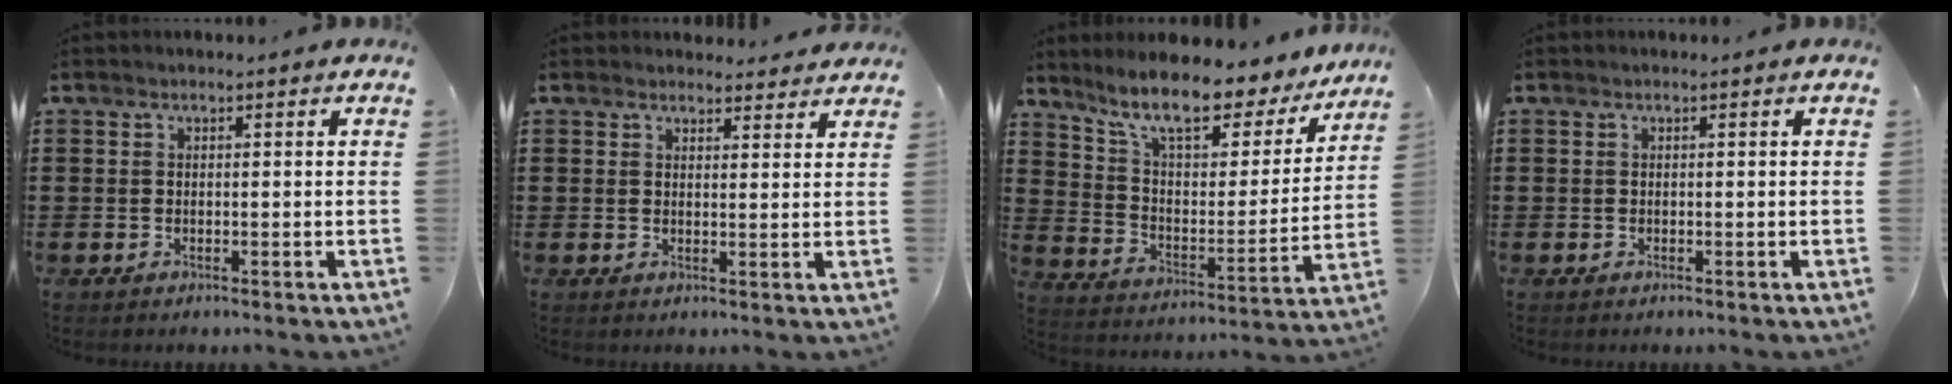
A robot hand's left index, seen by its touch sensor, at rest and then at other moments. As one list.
[{"total": 2.6, "force": [2.5, 0.6, 0.1], "torque": [-0.002, -0.008, 0.046]}, {"total": 10.6, "force": [8.7, 2.0, 5.7], "torque": [-0.130, -0.056, 0.144]}, {"total": 0.0}]